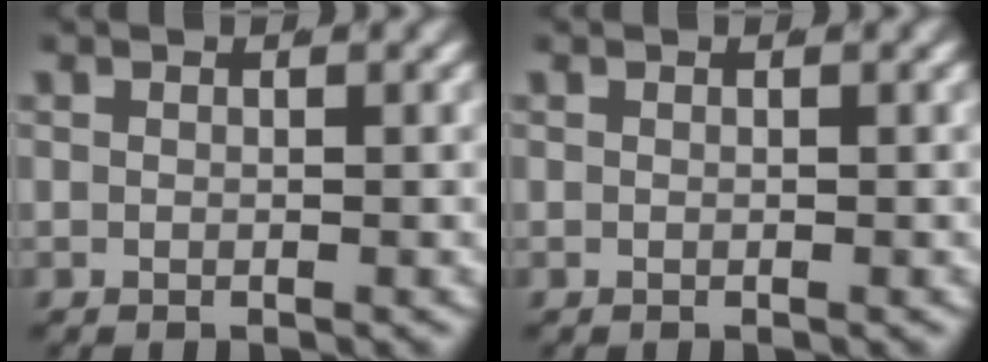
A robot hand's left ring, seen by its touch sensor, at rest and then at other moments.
{"total": 0.0}